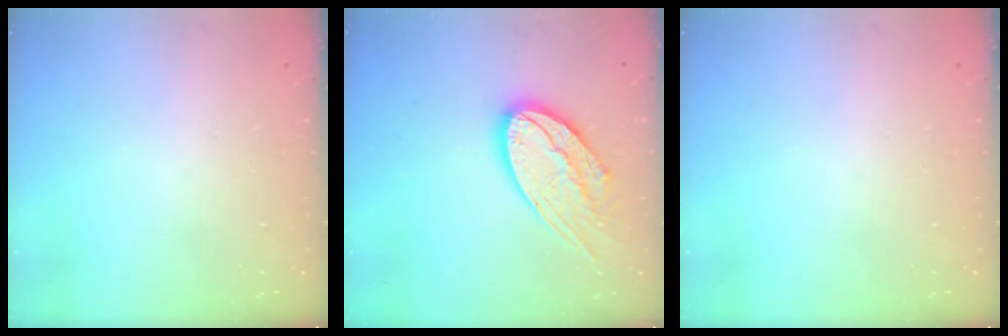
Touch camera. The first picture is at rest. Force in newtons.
{"total": 18.4, "press": 18.3, "slide": 1.6}
{"total": 0.0}